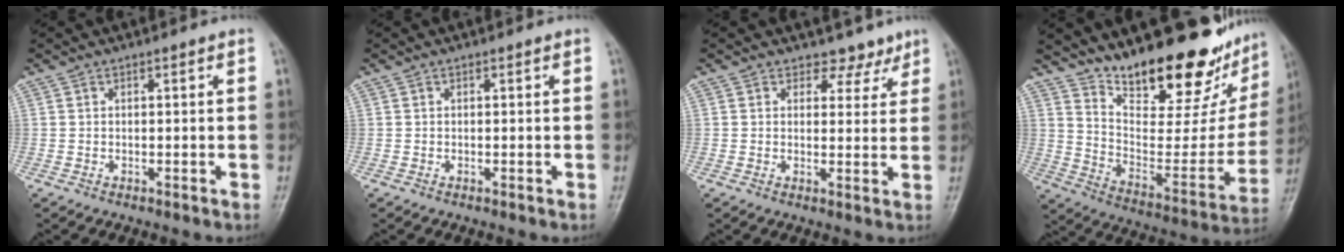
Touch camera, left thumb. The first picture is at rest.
{"total": 0.0}
{"total": 3.9, "force": [3.1, 2.3, 0.1], "torque": [0.025, -0.022, 0.034]}
{"total": 26.4, "force": [20.1, 8.9, 14.6], "torque": [-0.184, -0.111, 0.300]}